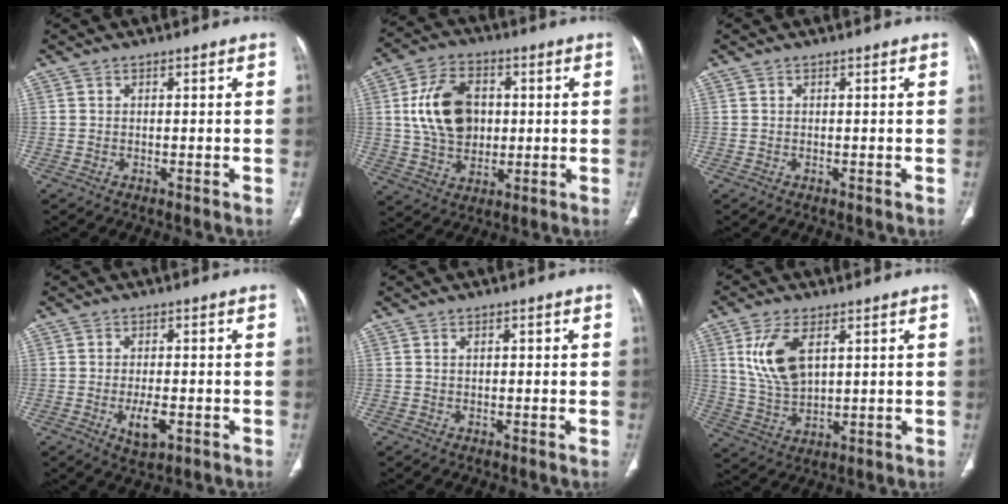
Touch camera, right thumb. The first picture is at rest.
{"total": 13.9, "force": [1.9, 9.9, 9.5], "torque": [-0.147, 0.003, 0.036]}
{"total": 0.0}
{"total": 4.9, "force": [-1.5, 2.3, 4.0], "torque": [-0.061, 0.000, -0.019]}
{"total": 0.9, "force": [0.2, 0.5, 0.7], "torque": [-0.012, 0.004, 0.005]}
{"total": 10.3, "force": [3.6, 5.3, 8.1], "torque": [-0.160, -0.014, 0.078]}